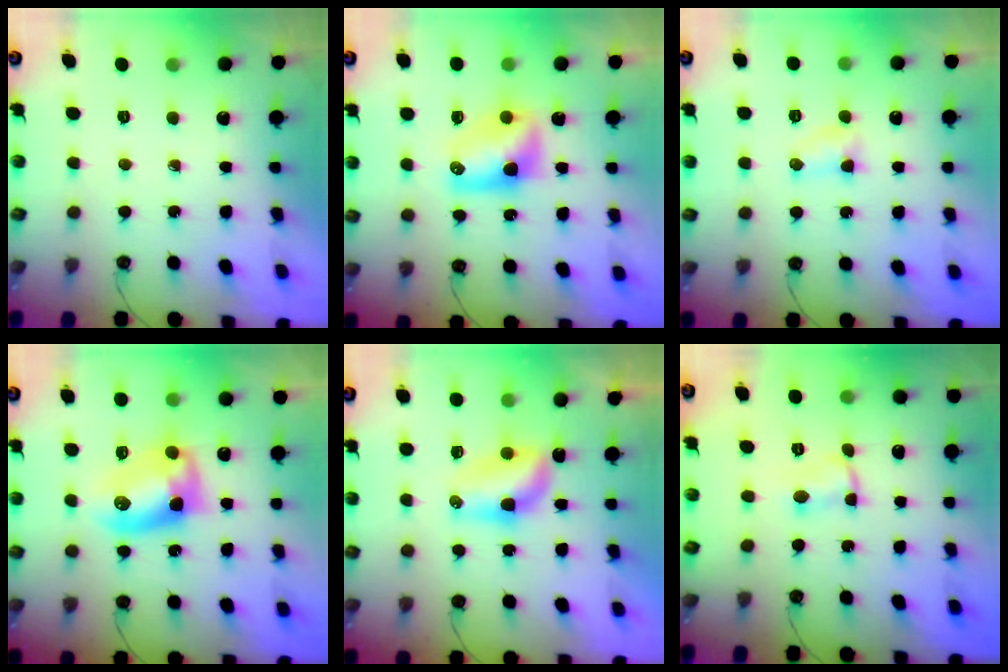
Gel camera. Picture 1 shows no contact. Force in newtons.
{"total": 8.4, "press": 8.4, "slide": 0.2}
{"total": 3.0, "press": 3.0, "slide": 0.4}
{"total": 11.1, "press": 11.0, "slide": 0.4}
{"total": 8.0, "press": 7.3, "slide": 3.2}
{"total": 1.4, "press": 1.4, "slide": 0.0}